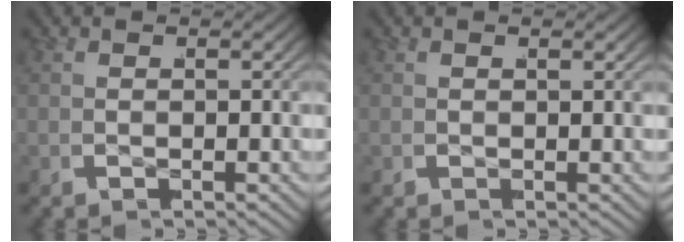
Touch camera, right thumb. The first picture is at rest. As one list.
[{"total": 0.0}]